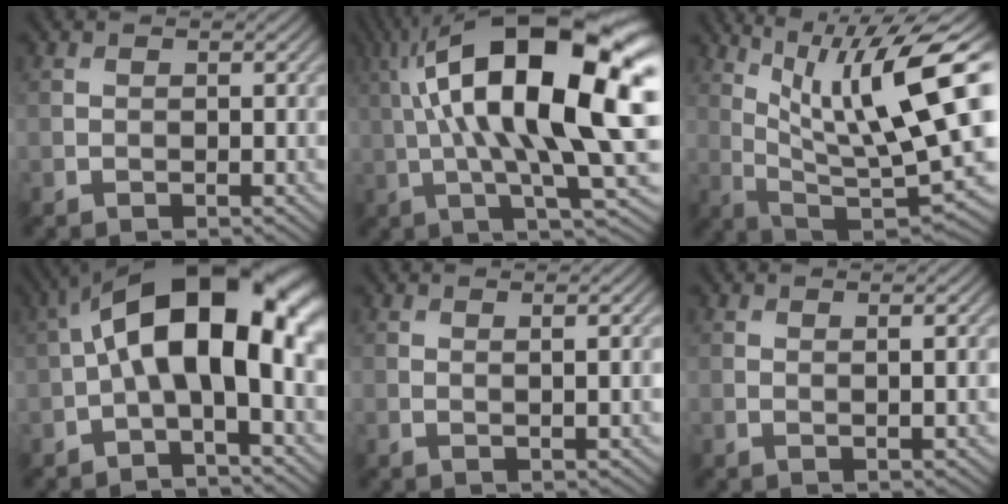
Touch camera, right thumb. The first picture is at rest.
{"total": 20.1, "force": [4.1, 5.8, 18.7], "torque": [-0.317, 0.044, 0.080]}
{"total": 15.4, "force": [5.6, 4.1, 13.8], "torque": [-0.243, 0.003, 0.108]}
{"total": 15.3, "force": [1.7, 7.1, 13.5], "torque": [-0.213, 0.029, 0.015]}
{"total": 2.5, "force": [0.9, 0.3, 2.3], "torque": [-0.030, 0.008, 0.014]}
{"total": 2.2, "force": [0.8, 0.2, 2.0], "torque": [-0.026, 0.008, 0.012]}